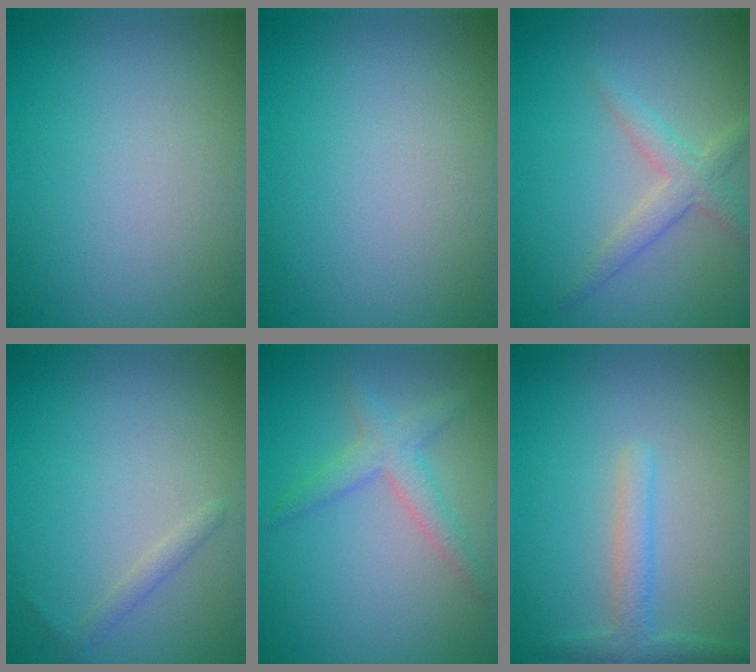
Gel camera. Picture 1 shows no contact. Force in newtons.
{"total": 0.0}
{"total": 2.5, "press": 2.5, "slide": 0.0}
{"total": 0.9, "press": 0.9, "slide": 0.1}
{"total": 2.5, "press": 2.5, "slide": 0.2}
{"total": 2.1, "press": 2.1, "slide": 0.1}